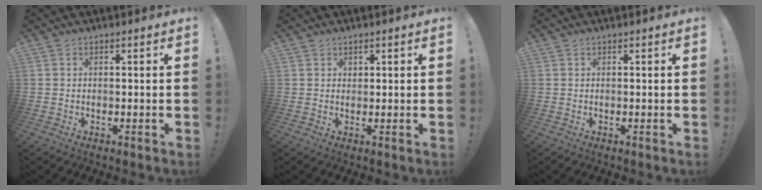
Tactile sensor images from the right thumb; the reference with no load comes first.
{"total": 1.1, "force": [0.8, 0.7, 0.1], "torque": [0.013, -0.008, 0.013]}
{"total": 0.0}